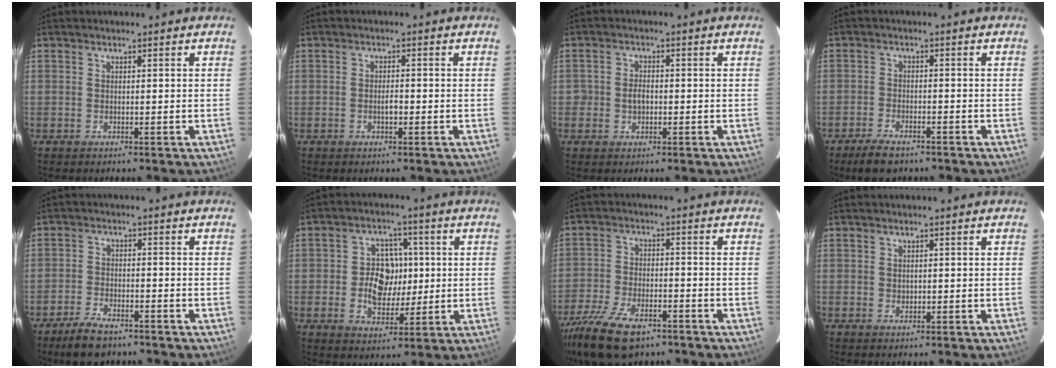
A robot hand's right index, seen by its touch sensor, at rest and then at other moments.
{"total": 1.9, "force": [-0.6, 0.9, 1.6], "torque": [-0.031, 0.003, -0.011]}
{"total": 2.8, "force": [-0.6, 2.3, 1.5], "torque": [-0.028, 0.005, -0.010]}
{"total": 5.8, "force": [-4.6, 2.1, 2.9], "torque": [-0.074, -0.004, -0.081]}
{"total": 6.7, "force": [-5.2, 2.5, 3.3], "torque": [-0.087, -0.002, -0.094]}
{"total": 9.3, "force": [-0.2, 7.4, 5.7], "torque": [-0.115, 0.013, 0.001]}
{"total": 15.5, "force": [-10.6, 7.0, 8.9], "torque": [-0.214, -0.033, -0.191]}
{"total": 0.9, "force": [0.1, 0.8, 0.4], "torque": [-0.003, 0.001, 0.003]}